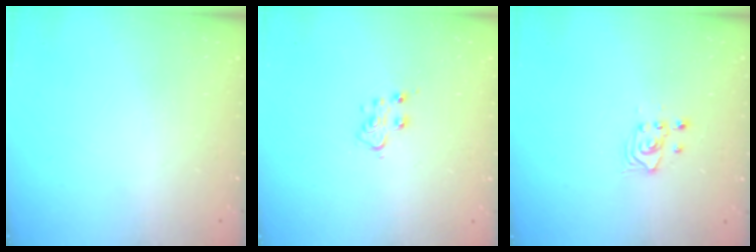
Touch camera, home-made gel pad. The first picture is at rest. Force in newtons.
{"total": 6.2, "press": 6.1, "slide": 0.8}
{"total": 3.2, "press": 3.2, "slide": 0.4}